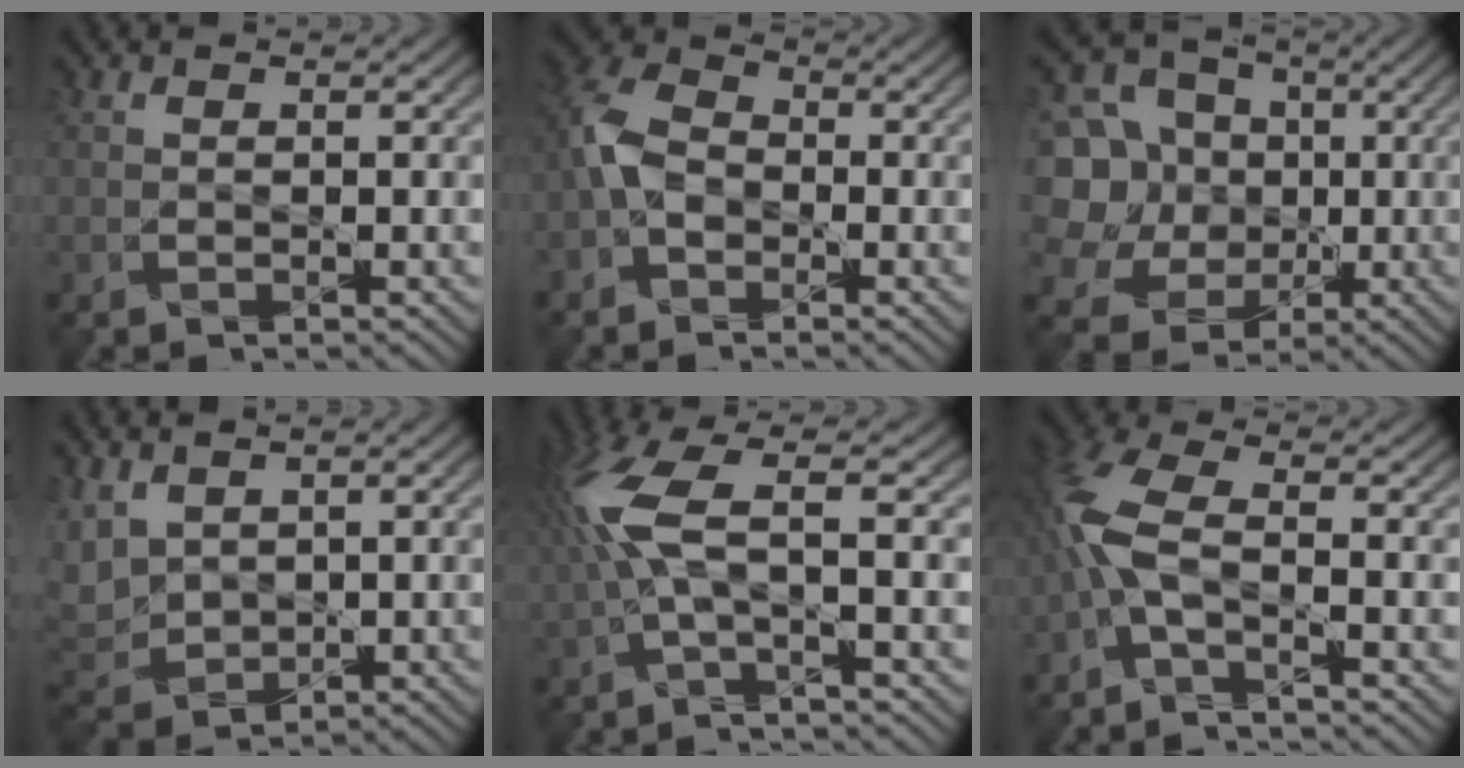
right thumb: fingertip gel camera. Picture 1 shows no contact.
{"total": 6.1, "force": [-1.9, 4.2, 4.0], "torque": [-0.112, 0.006, -0.053]}
{"total": 15.6, "force": [1.3, 13.8, 7.0], "torque": [-0.267, 0.034, 0.014]}
{"total": 5.4, "force": [2.0, 3.6, 3.5], "torque": [-0.129, 0.005, 0.040]}
{"total": 7.6, "force": [0.7, 1.1, 7.5], "torque": [-0.186, 0.015, 0.010]}
{"total": 6.7, "force": [-2.5, 1.9, 5.9], "torque": [-0.161, 0.003, -0.066]}